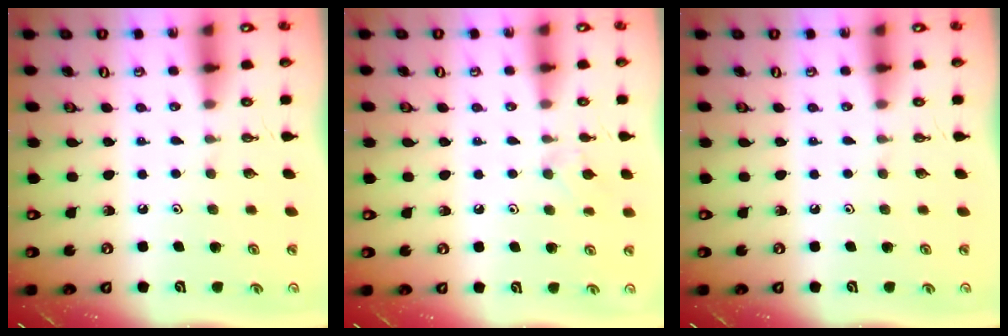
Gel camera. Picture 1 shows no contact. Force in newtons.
{"total": 5.4, "press": 5.4, "slide": 0.8}
{"total": 0.0}